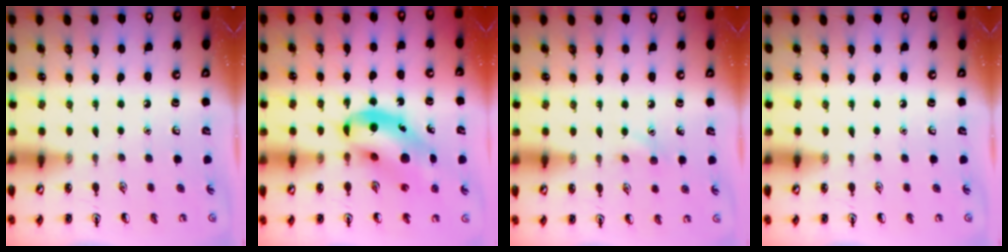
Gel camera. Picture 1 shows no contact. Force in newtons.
{"total": 12.6, "press": 12.2, "slide": 3.4}
{"total": 5.3, "press": 5.1, "slide": 1.4}
{"total": 0.0}